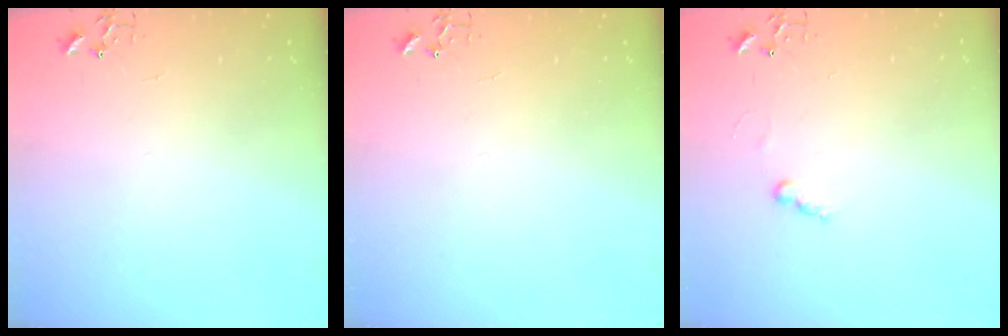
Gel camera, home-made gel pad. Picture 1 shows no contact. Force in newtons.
{"total": 0.0}
{"total": 5.0, "press": 5.0, "slide": 0.5}